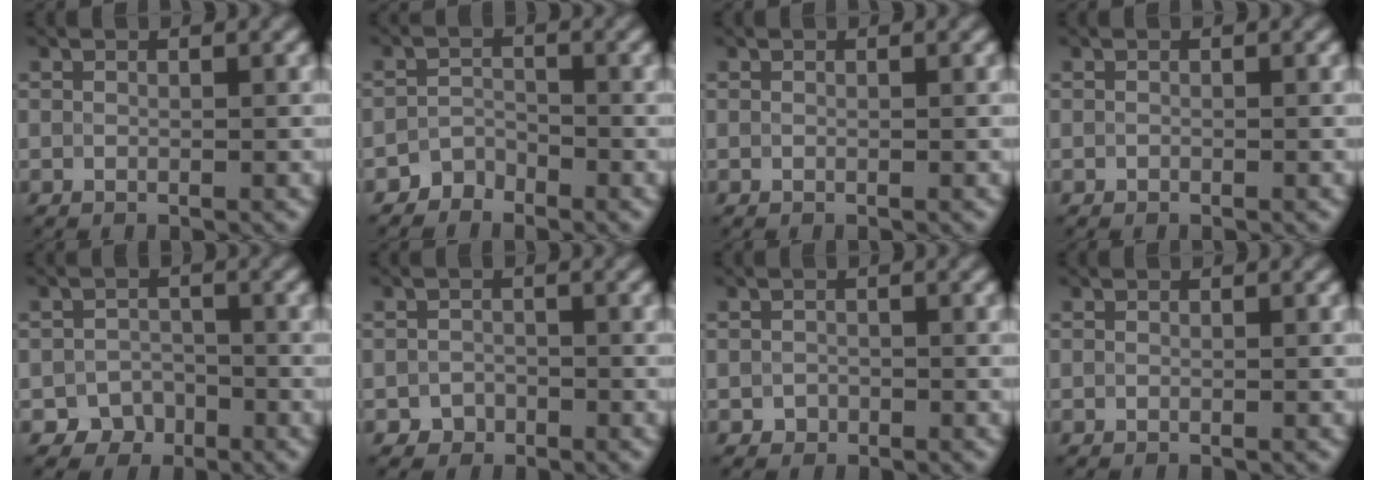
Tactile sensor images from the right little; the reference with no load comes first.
{"total": 1.7, "force": [-1.5, 0.8, 0.0], "torque": [0.006, 0.011, -0.029]}
{"total": 0.0}
{"total": 0.0}
{"total": 2.8, "force": [-1.9, 2.0, 0.3], "torque": [0.008, 0.001, -0.035]}
{"total": 1.4, "force": [-0.8, 1.1, 0.1], "torque": [0.009, 0.003, -0.017]}
{"total": 0.8, "force": [-0.4, 0.7, 0.1], "torque": [0.002, -0.004, -0.008]}
{"total": 0.0}